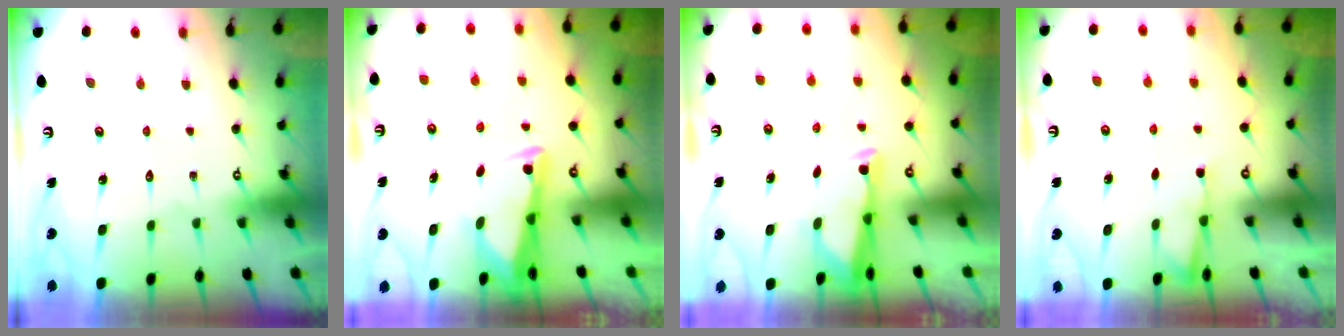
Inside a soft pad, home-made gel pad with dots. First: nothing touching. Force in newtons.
{"total": 2.9, "press": 2.8, "slide": 0.7}
{"total": 2.9, "press": 2.8, "slide": 0.7}
{"total": 2.3, "press": 2.2, "slide": 0.4}